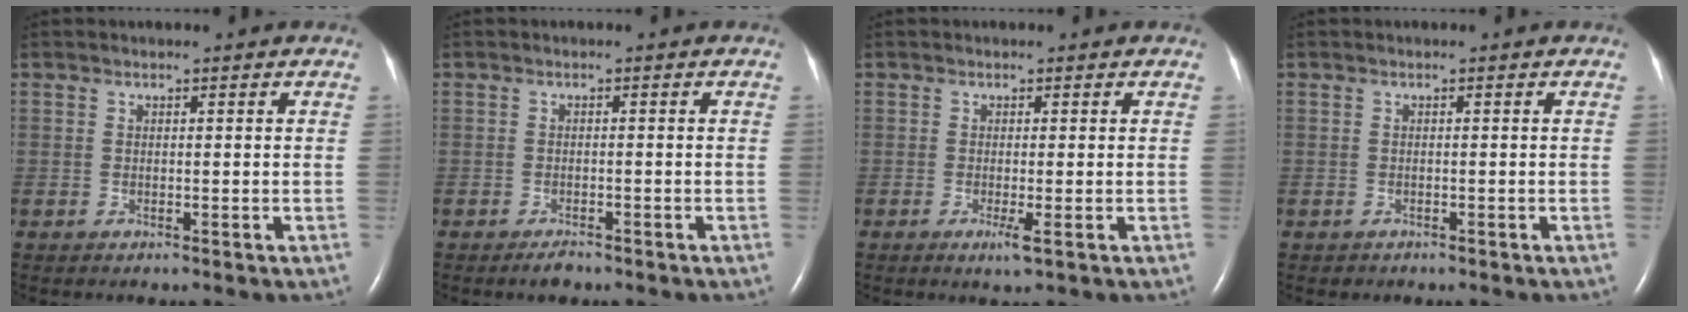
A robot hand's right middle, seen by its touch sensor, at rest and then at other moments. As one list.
[{"total": 1.6, "force": [-1.3, 0.5, 0.8], "torque": [-0.019, -0.002, -0.018]}, {"total": 1.8, "force": [-0.7, -0.1, 1.6], "torque": [-0.028, -0.006, -0.011]}, {"total": 0.5, "force": [-0.4, 0.4, 0.0], "torque": [-0.010, 0.001, -0.007]}]